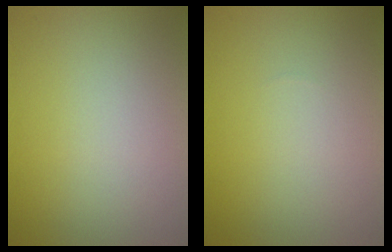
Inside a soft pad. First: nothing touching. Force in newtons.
{"total": 0.0}